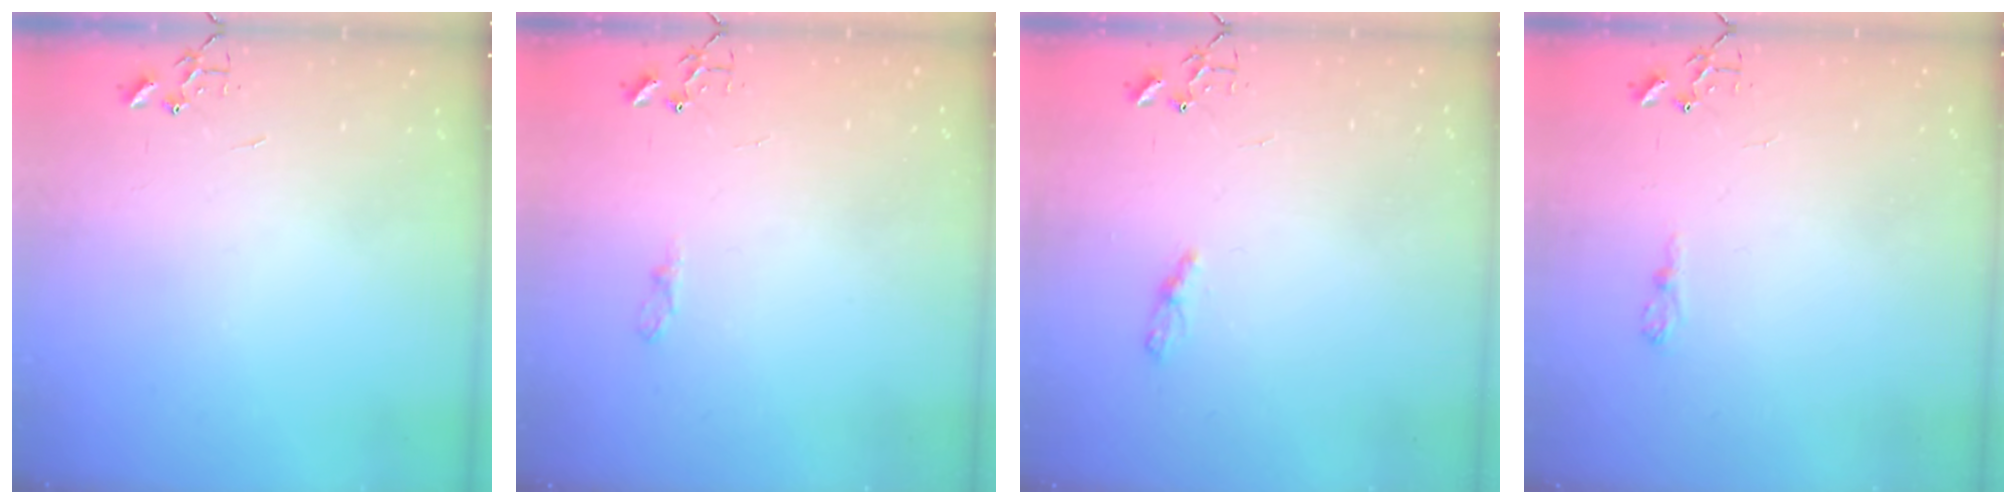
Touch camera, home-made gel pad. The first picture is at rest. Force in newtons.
{"total": 5.0, "press": 4.9, "slide": 0.6}
{"total": 4.7, "press": 4.7, "slide": 0.4}
{"total": 6.0, "press": 6.0, "slide": 0.7}